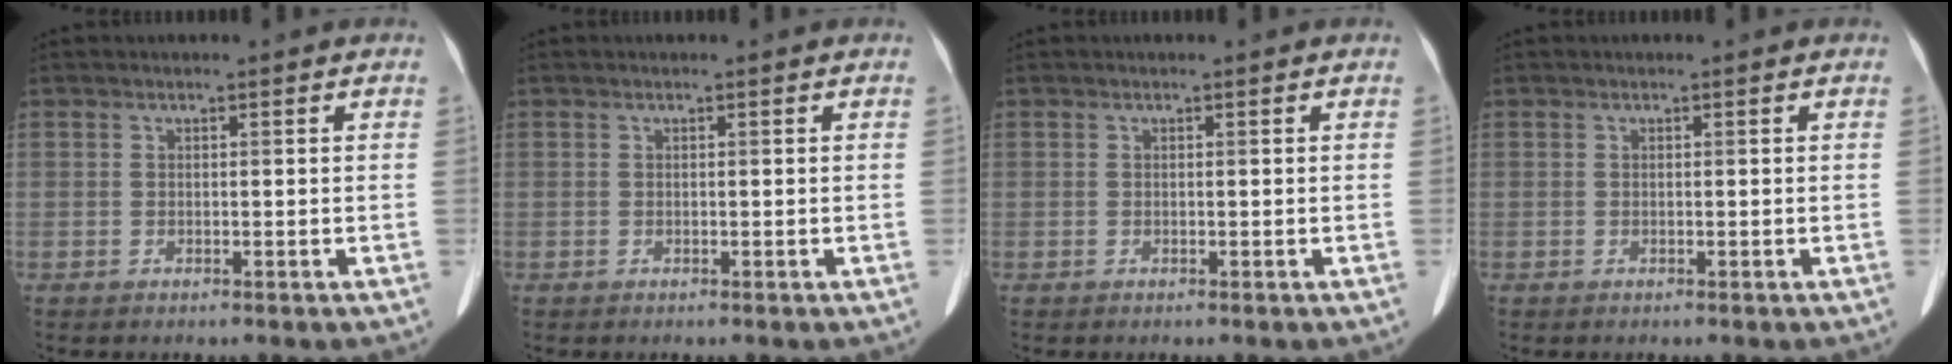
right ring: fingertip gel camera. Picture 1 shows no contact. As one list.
[{"total": 0.0}, {"total": 0.0}, {"total": 0.0}]